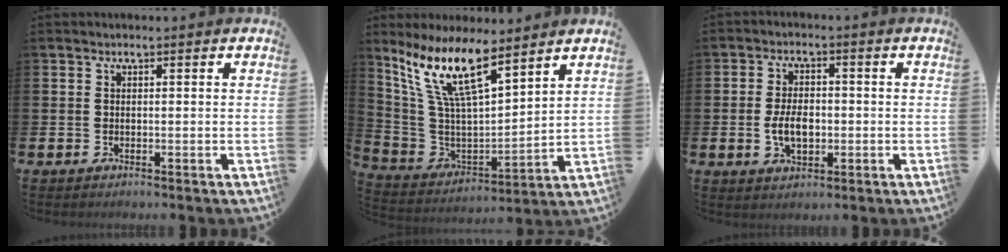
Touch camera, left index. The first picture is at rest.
{"total": 12.1, "force": [8.7, 3.2, 7.7], "torque": [-0.180, -0.036, 0.156]}
{"total": 4.7, "force": [-0.7, 2.8, 3.7], "torque": [-0.050, 0.000, -0.016]}